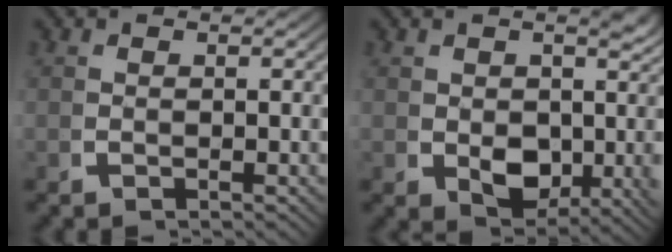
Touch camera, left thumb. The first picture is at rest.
{"total": 4.9, "force": [0.1, 3.3, 3.7], "torque": [-0.054, -0.024, 0.013]}